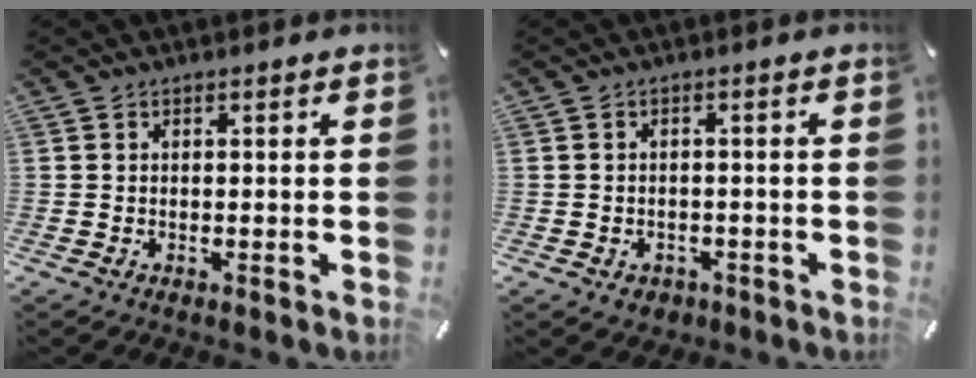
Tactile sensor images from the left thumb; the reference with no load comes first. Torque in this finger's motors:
{"motor_torque": [0.00, 0.00, -0.03, 0.02, -0.04]}